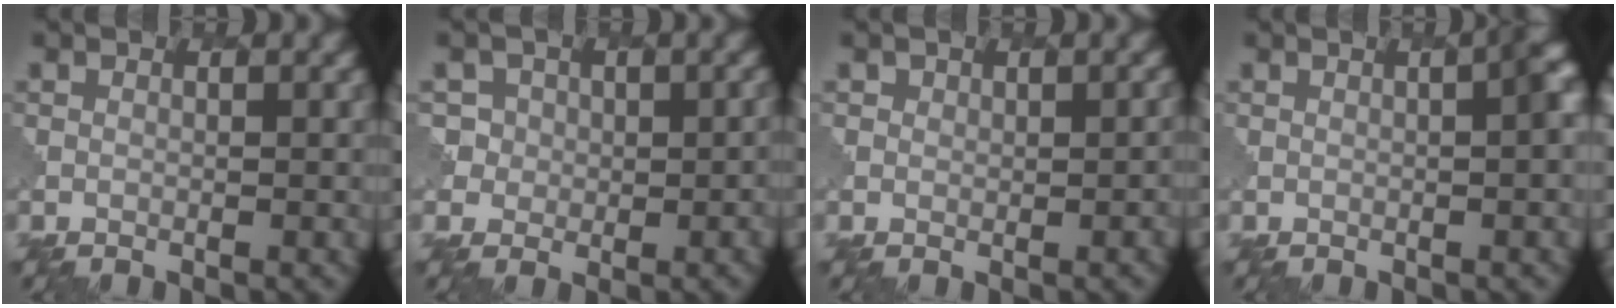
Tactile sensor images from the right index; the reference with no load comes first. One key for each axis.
{"total": 4.5, "fx": 0.7, "fy": 4.3, "fz": 1.0, "tx": 0.002, "ty": 0.033, "tz": -0.009}
{"total": 2.0, "fx": 0.4, "fy": 1.7, "fz": 1.0, "tx": -0.002, "ty": -0.007, "tz": 0.005}
{"total": 2.8, "fx": 0.2, "fy": 0.5, "fz": 2.8, "tx": -0.030, "ty": 0.013, "tz": -0.002}